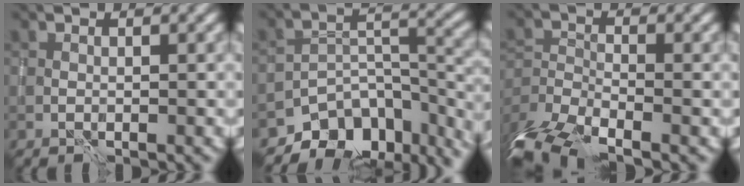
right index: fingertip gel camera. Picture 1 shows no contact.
{"total": 9.5, "force": [-7.3, 5.1, 3.4], "torque": [-0.045, -0.010, -0.106]}
{"total": 7.4, "force": [-5.7, 2.9, 3.8], "torque": [-0.075, -0.022, -0.109]}